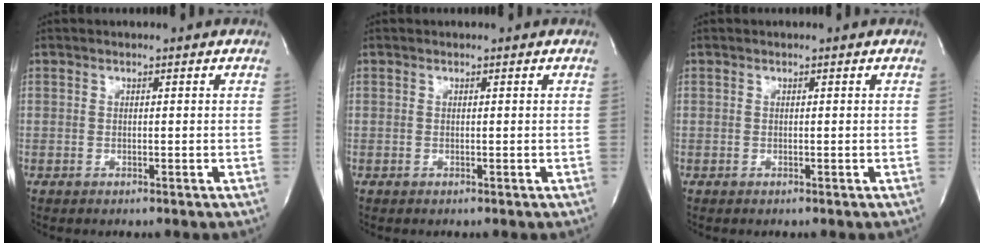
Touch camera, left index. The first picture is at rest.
{"total": 0.0}
{"total": 0.0}